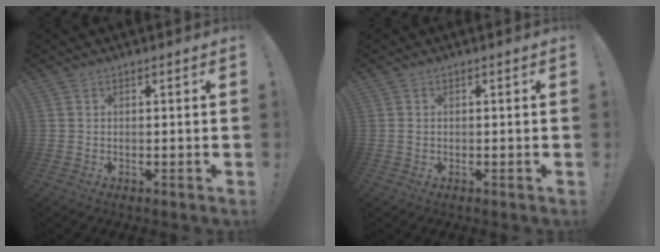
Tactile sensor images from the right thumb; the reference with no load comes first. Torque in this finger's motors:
{"motor_torque": [-0.25, -0.13, 0.14, -0.21, 0.00]}